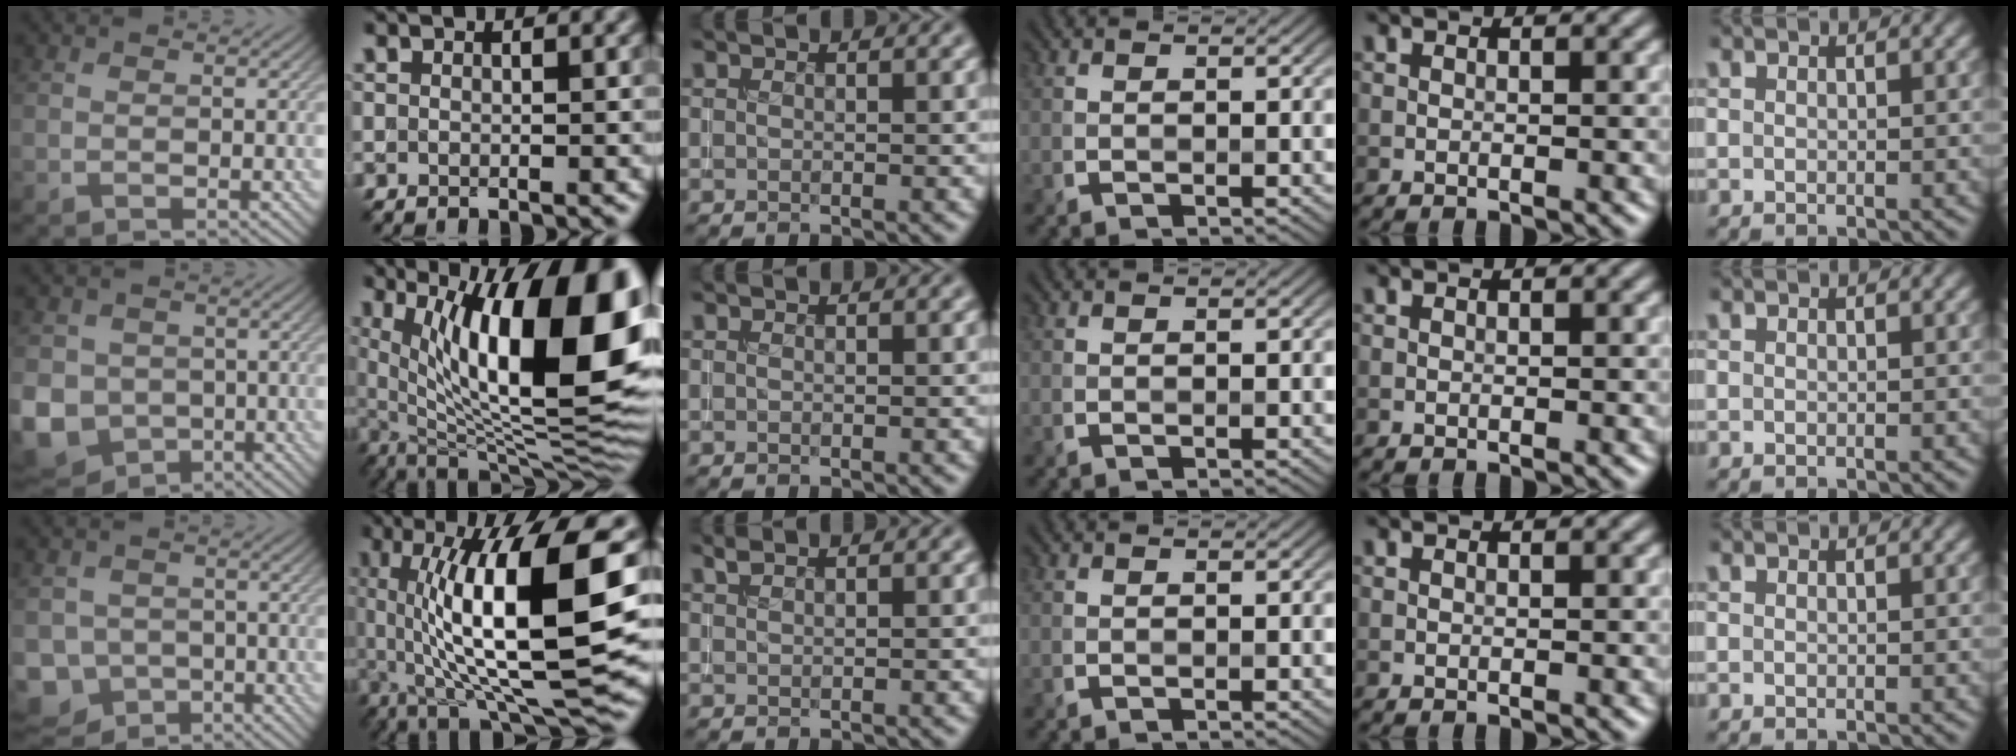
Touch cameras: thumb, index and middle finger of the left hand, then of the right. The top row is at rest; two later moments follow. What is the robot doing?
{"motion": "insert", "object": "coin"}